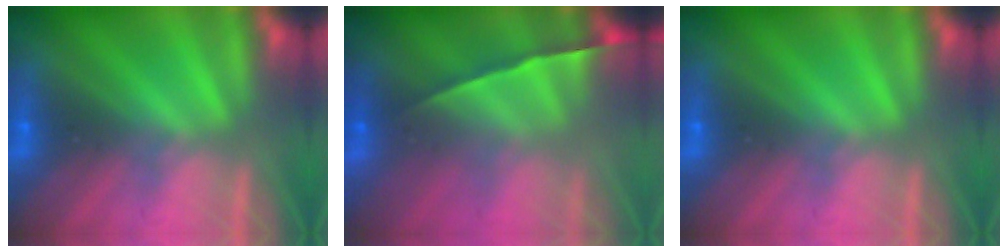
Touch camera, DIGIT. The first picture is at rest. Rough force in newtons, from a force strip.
{"total": 1.5}
{"total": 0.0}